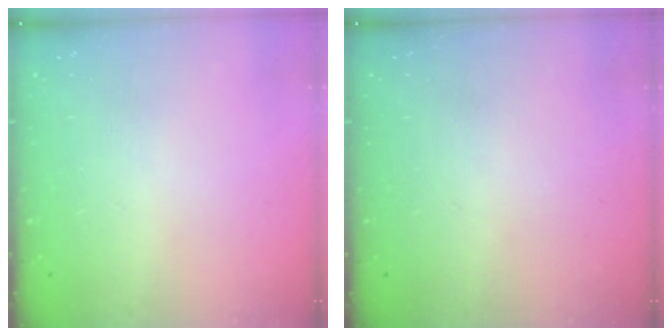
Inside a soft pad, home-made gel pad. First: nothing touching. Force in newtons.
{"total": 0.0}